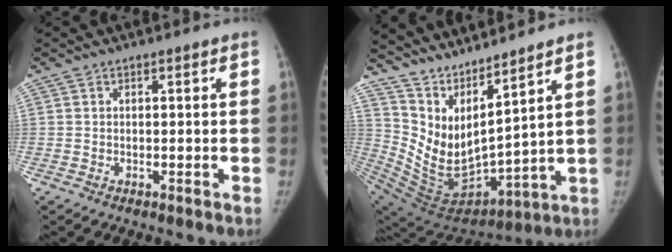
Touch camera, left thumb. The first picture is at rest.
{"total": 15.0, "force": [11.8, 2.7, 8.9], "torque": [-0.137, -0.086, 0.254]}